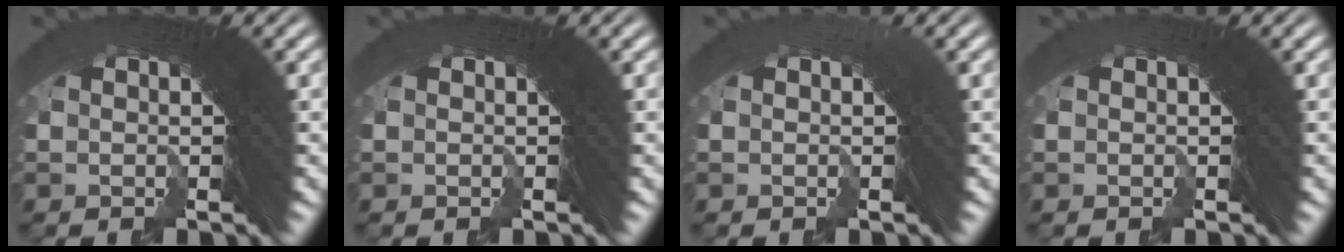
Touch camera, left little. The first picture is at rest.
{"total": 0.0}
{"total": 1.8, "force": [-0.5, -1.0, -1.4], "torque": [0.018, -0.002, -0.008]}
{"total": 0.9, "force": [-0.3, -0.3, -0.8], "torque": [0.014, -0.002, -0.006]}